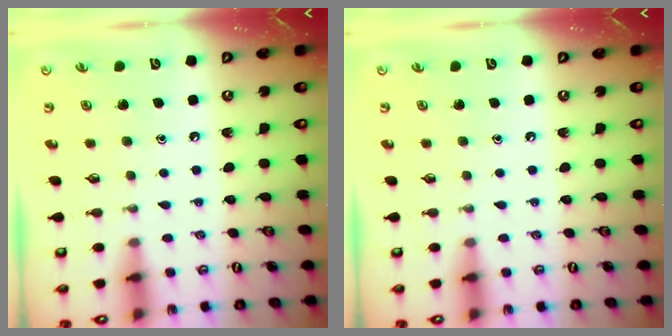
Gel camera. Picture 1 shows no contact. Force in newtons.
{"total": 0.0}